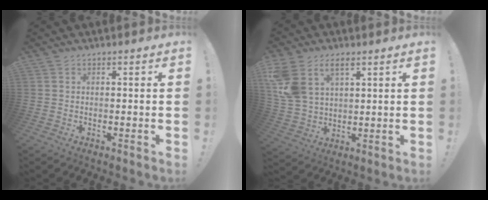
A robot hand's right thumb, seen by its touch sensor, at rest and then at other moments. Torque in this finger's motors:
{"motor_torque": [0.51, 0.92, 0.80, -0.28, 0.36]}